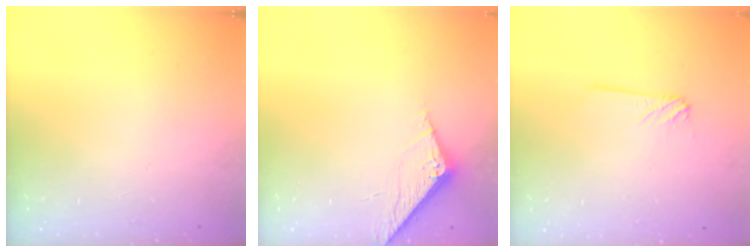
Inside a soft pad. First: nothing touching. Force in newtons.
{"total": 7.0, "press": 7.0, "slide": 0.5}
{"total": 3.6, "press": 3.6, "slide": 0.4}